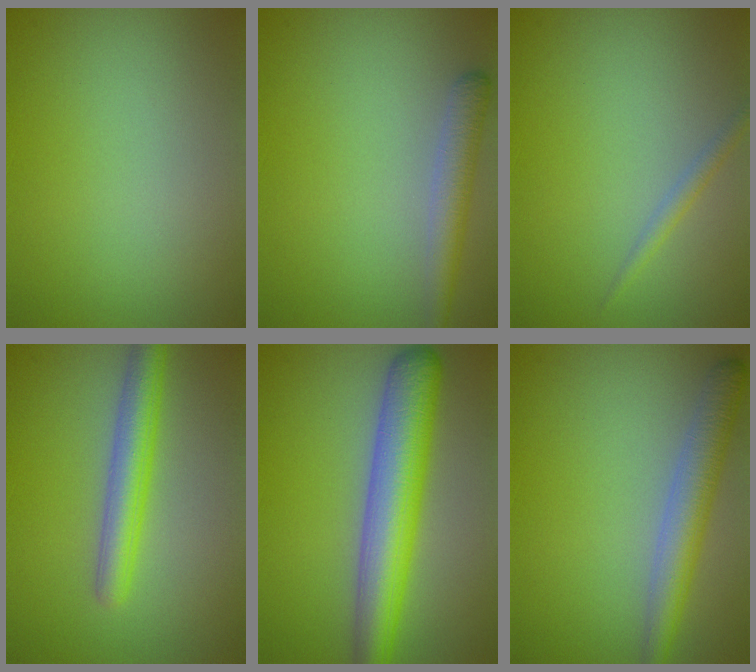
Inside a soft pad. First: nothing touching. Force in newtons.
{"total": 2.9, "press": 2.9, "slide": 0.2}
{"total": 1.2, "press": 1.2, "slide": 0.1}
{"total": 3.9, "press": 3.9, "slide": 0.1}
{"total": 7.6, "press": 7.5, "slide": 0.3}
{"total": 4.3, "press": 4.3, "slide": 0.2}